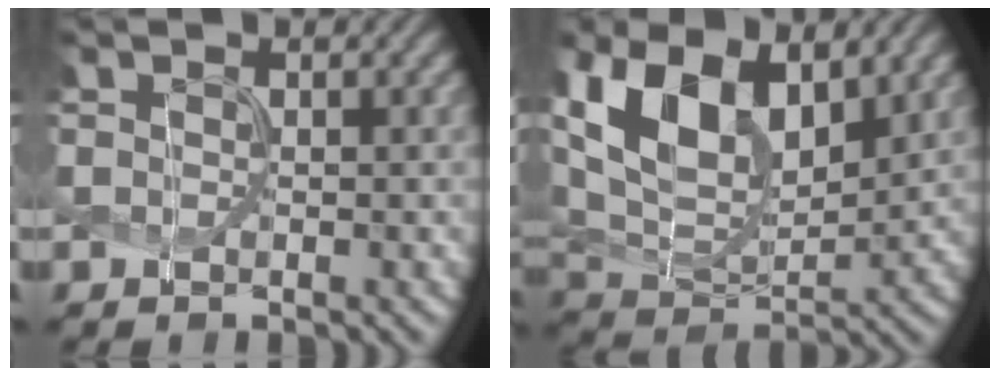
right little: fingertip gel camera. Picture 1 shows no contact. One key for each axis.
{"total": 11.3, "fx": 4.8, "fy": 6.2, "fz": 8.1, "tx": -0.177, "ty": 0.002, "tz": 0.088}